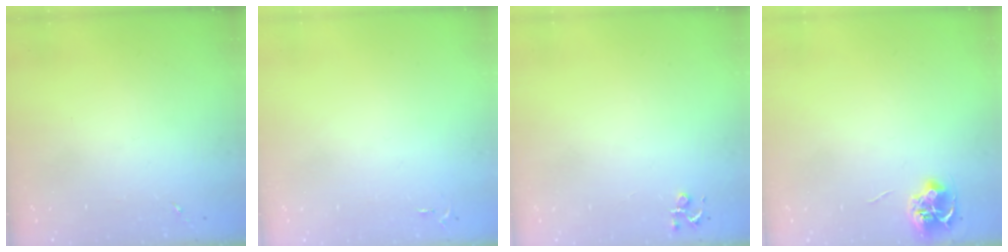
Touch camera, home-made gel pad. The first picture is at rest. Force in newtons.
{"total": 2.6, "press": 2.6, "slide": 0.4}
{"total": 3.9, "press": 3.9, "slide": 0.5}
{"total": 7.1, "press": 7.1, "slide": 0.4}